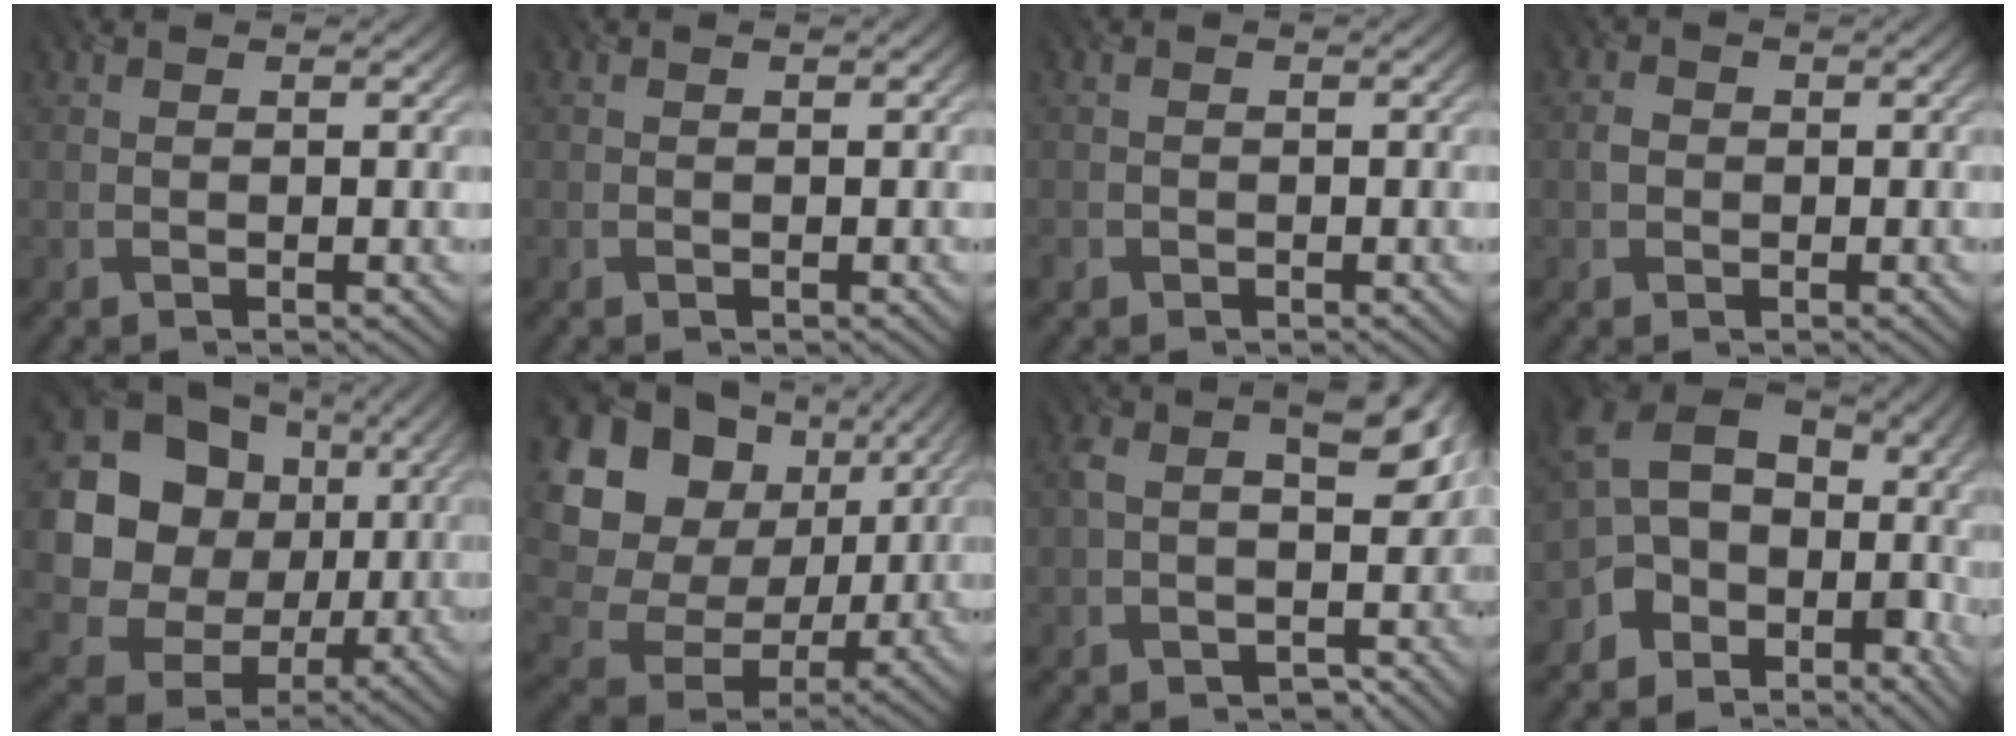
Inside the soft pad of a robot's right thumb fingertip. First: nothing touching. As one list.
[{"total": 0.0}, {"total": 0.9, "force": [-0.6, 0.6, 0.1], "torque": [-0.001, -0.001, -0.015]}, {"total": 1.4, "force": [-0.2, 1.2, 0.6], "torque": [-0.014, 0.000, -0.009]}, {"total": 16.0, "force": [2.4, 14.2, 7.0], "torque": [-0.207, 0.001, 0.052]}, {"total": 18.3, "force": [4.9, 15.0, 9.1], "torque": [-0.270, 0.029, 0.126]}, {"total": 7.4, "force": [-1.4, 5.0, 5.2], "torque": [-0.074, -0.009, -0.029]}, {"total": 11.2, "force": [-3.9, 8.1, 6.6], "torque": [-0.147, -0.021, -0.061]}]